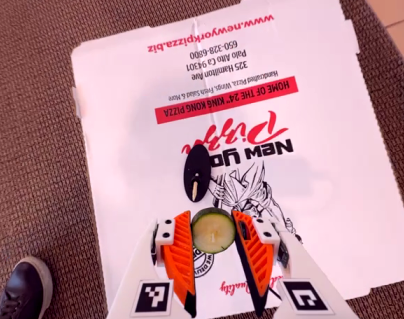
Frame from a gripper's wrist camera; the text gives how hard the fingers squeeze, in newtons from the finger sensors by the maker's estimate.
{"total": 7.2, "left": 7.4, "right": 7.0}